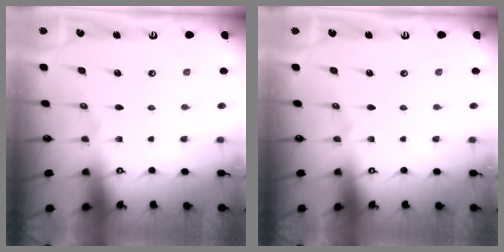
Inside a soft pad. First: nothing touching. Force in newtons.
{"total": 0.0}